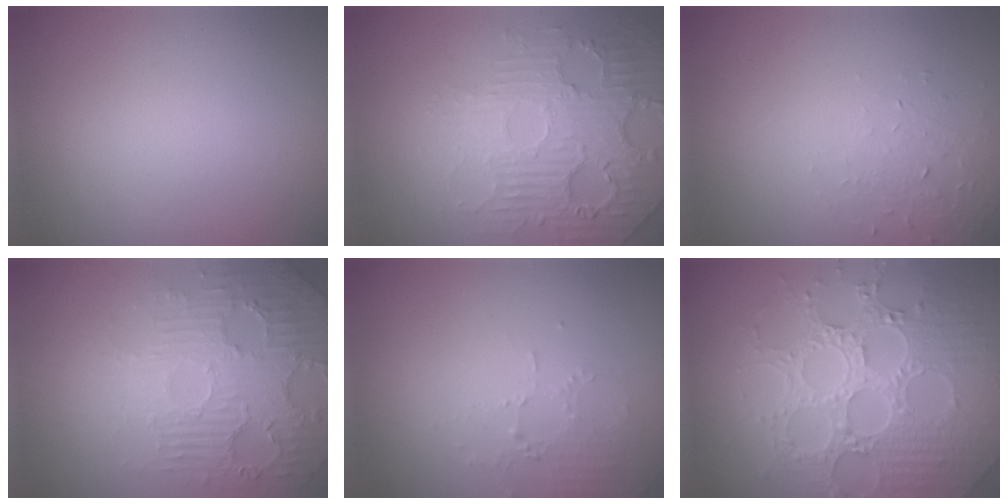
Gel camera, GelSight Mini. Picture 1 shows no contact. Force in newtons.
{"total": 4.8, "press": 4.3, "slide": 2.2}
{"total": 1.3, "press": 0.6, "slide": 1.2}
{"total": 4.5, "press": 3.7, "slide": 2.6}
{"total": 1.9, "press": 1.8, "slide": 0.4}
{"total": 8.2, "press": 6.0, "slide": 5.6}